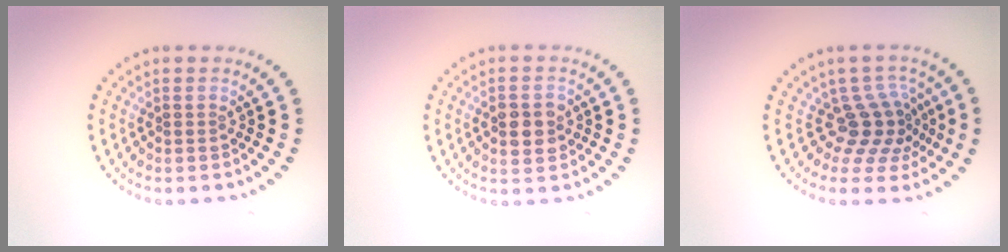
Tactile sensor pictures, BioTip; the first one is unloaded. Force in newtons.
{"total": 2.8, "press": 2.8, "slide": 0.2}
{"total": 3.8, "press": 2.7, "slide": 2.6}